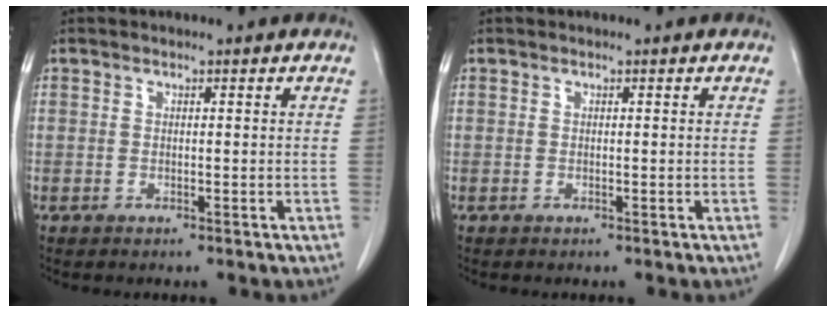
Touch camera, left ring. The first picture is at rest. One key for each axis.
{"total": 0.0}